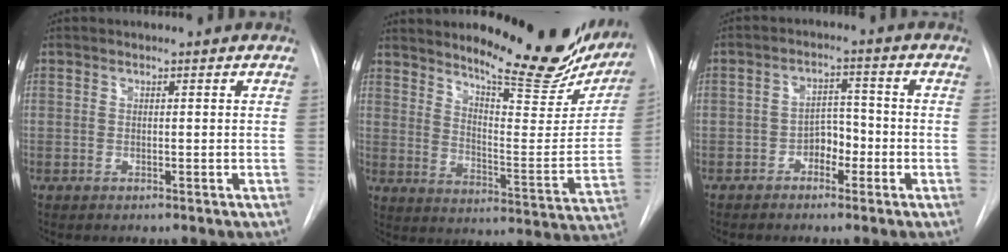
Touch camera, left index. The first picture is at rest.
{"total": 21.8, "force": [18.4, 4.6, 10.9], "torque": [-0.149, -0.066, 0.238]}
{"total": 4.0, "force": [-2.3, 2.4, 2.3], "torque": [-0.031, 0.007, -0.042]}